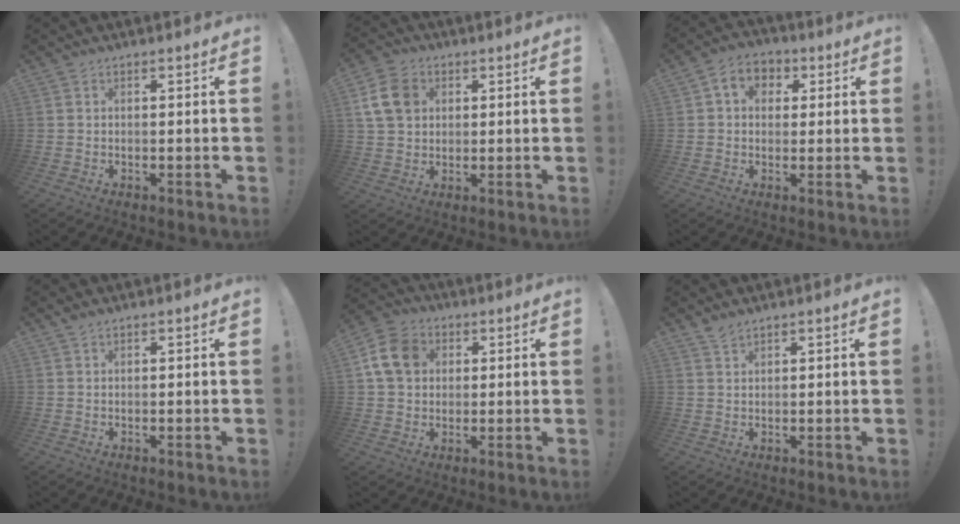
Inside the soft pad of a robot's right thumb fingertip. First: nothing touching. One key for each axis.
{"total": 11.0, "fx": 3.3, "fy": 8.5, "fz": 6.0, "tx": -0.112, "ty": -0.002, "tz": 0.070}
{"total": 6.9, "fx": 1.5, "fy": 5.7, "fz": 3.6, "tx": -0.044, "ty": -0.001, "tz": 0.030}
{"total": 1.1, "fx": 0.8, "fy": 0.4, "fz": 0.7, "tx": -0.018, "ty": 0.003, "tz": 0.016}
{"total": 12.1, "fx": 3.4, "fy": 9.8, "fz": 6.3, "tx": -0.105, "ty": 0.002, "tz": 0.072}
{"total": 2.2, "fx": 2.0, "fy": 0.6, "fz": 0.7, "tx": -0.012, "ty": -0.010, "tz": 0.036}